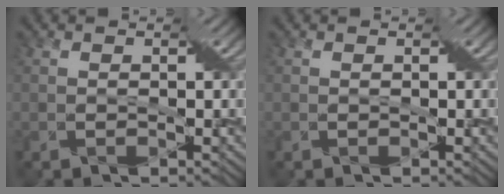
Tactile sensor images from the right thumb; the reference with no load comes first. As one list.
[{"total": 0.0}]